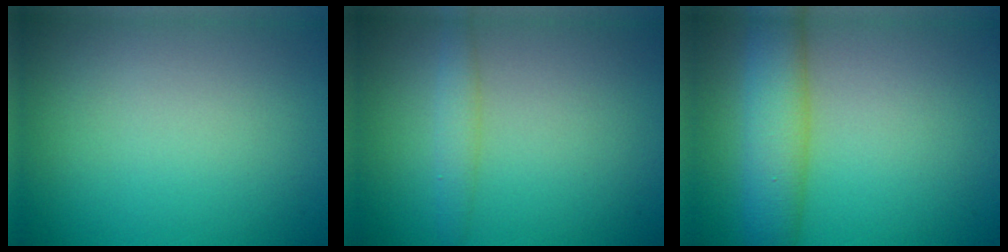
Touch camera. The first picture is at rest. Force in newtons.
{"total": 1.9, "press": 1.9, "slide": 0.1}
{"total": 5.8, "press": 5.8, "slide": 0.2}